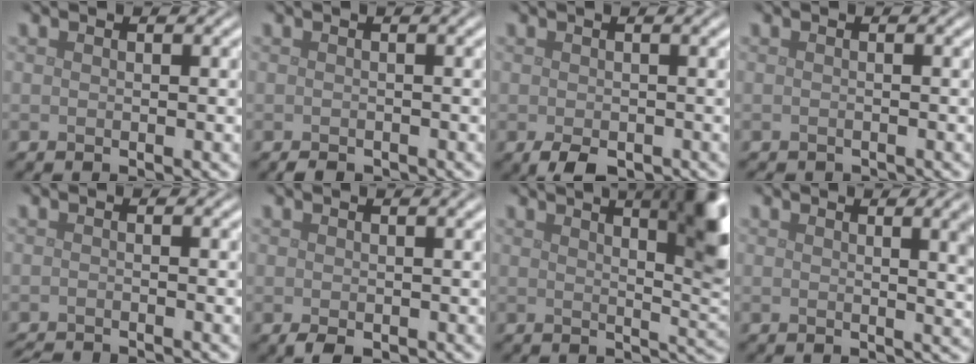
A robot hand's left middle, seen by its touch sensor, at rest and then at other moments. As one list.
[{"total": 1.3, "force": [-1.0, 0.4, 0.6], "torque": [-0.013, -0.004, -0.015]}, {"total": 3.3, "force": [-1.5, 1.7, 2.5], "torque": [-0.042, -0.008, -0.021]}, {"total": 0.9, "force": [-0.9, 0.0, 0.0], "torque": [0.001, -0.005, -0.014]}, {"total": 3.1, "force": [-3.0, 0.3, 1.0], "torque": [-0.018, -0.009, -0.050]}, {"total": 2.0, "force": [-0.6, 0.9, 1.7], "torque": [-0.031, -0.006, -0.006]}, {"total": 10.1, "force": [4.5, 3.6, 8.3], "torque": [-0.059, 0.031, 0.050]}, {"total": 5.1, "force": [1.4, 1.9, 4.6], "torque": [-0.030, 0.009, 0.017]}]